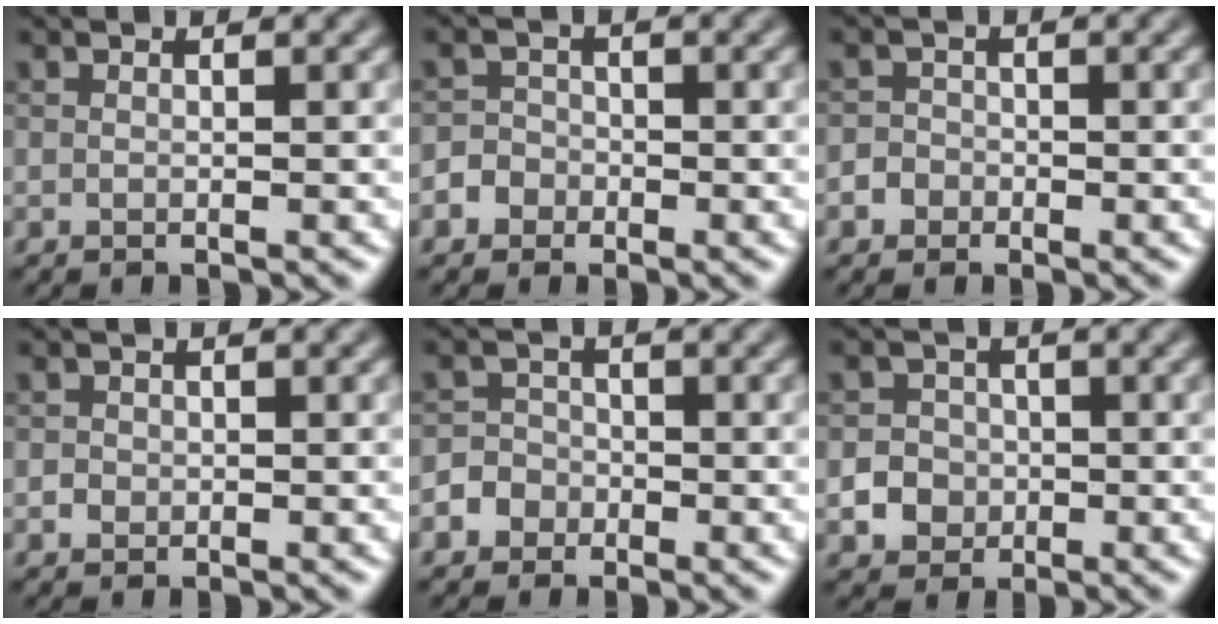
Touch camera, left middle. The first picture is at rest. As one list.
[{"total": 2.7, "force": [-1.4, 2.3, 0.4], "torque": [0.016, 0.002, -0.033]}, {"total": 2.1, "force": [-1.0, 1.7, 0.4], "torque": [0.009, 0.003, -0.023]}, {"total": 0.9, "force": [-0.2, 0.8, 0.2], "torque": [0.002, -0.003, -0.003]}, {"total": 3.3, "force": [-1.6, 2.9, 0.4], "torque": [0.017, 0.001, -0.038]}, {"total": 4.3, "force": [-1.3, 4.0, 0.9], "torque": [0.010, 0.004, -0.036]}]